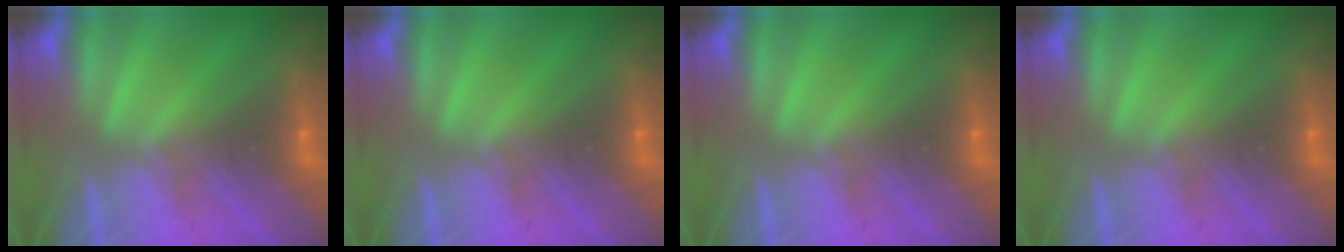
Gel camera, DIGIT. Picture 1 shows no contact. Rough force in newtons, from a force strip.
{"total": 0.0}
{"total": 0.0}
{"total": 0.0}